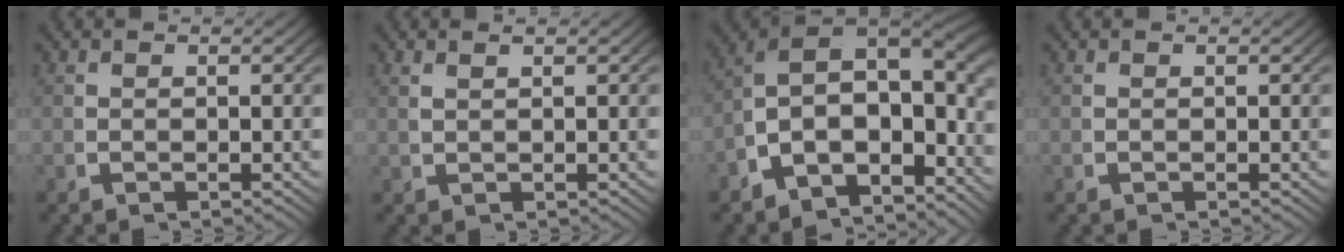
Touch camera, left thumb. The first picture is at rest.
{"total": 1.0, "force": [0.8, -0.5, 0.4], "torque": [-0.008, 0.005, 0.021]}
{"total": 15.2, "force": [0.3, 11.1, 10.4], "torque": [-0.203, -0.031, -0.007]}
{"total": 0.0}